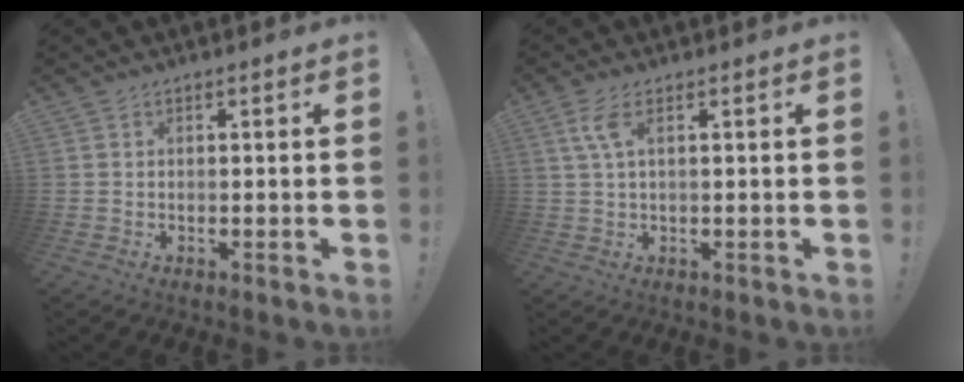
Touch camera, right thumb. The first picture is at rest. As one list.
[{"total": 4.5, "force": [1.6, 1.5, 3.9], "torque": [-0.070, -0.001, 0.028]}]